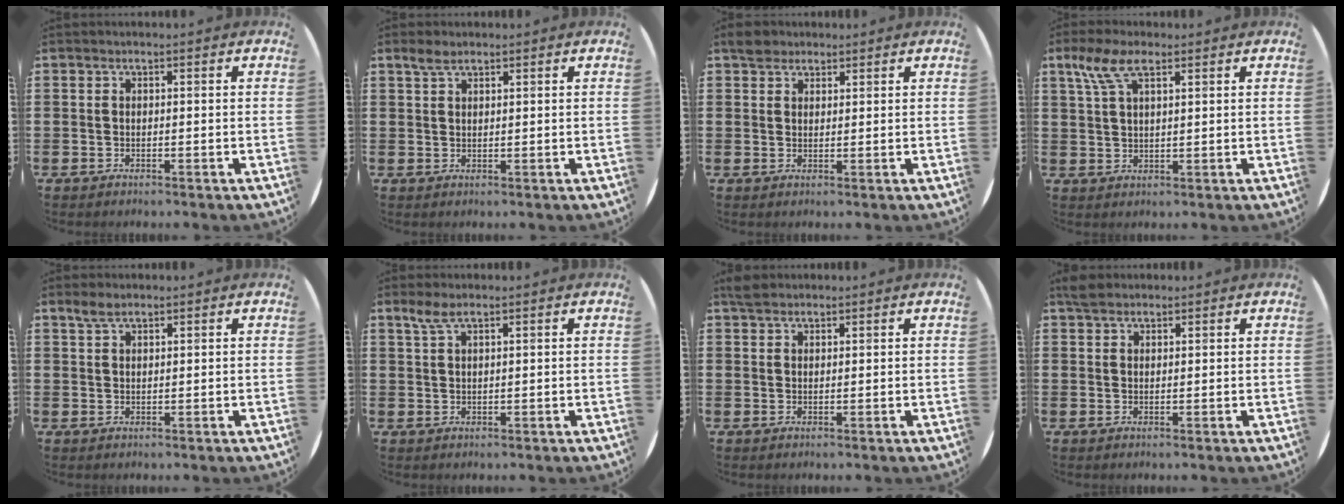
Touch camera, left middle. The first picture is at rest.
{"total": 2.3, "force": [1.7, 0.9, 1.1], "torque": [-0.017, 0.003, 0.030]}
{"total": 2.5, "force": [2.2, 1.2, 0.2], "torque": [0.008, 0.002, 0.039]}
{"total": 5.9, "force": [3.4, 2.4, 4.3], "torque": [-0.093, 0.010, 0.060]}
{"total": 2.4, "force": [1.8, 0.9, 1.2], "torque": [-0.026, 0.006, 0.033]}
{"total": 2.4, "force": [1.7, 0.6, 1.7], "torque": [-0.035, 0.006, 0.030]}
{"total": 1.8, "force": [1.6, 0.7, 0.4], "torque": [-0.004, 0.002, 0.029]}
{"total": 2.1, "force": [1.8, 0.8, 0.5], "torque": [-0.005, 0.004, 0.034]}